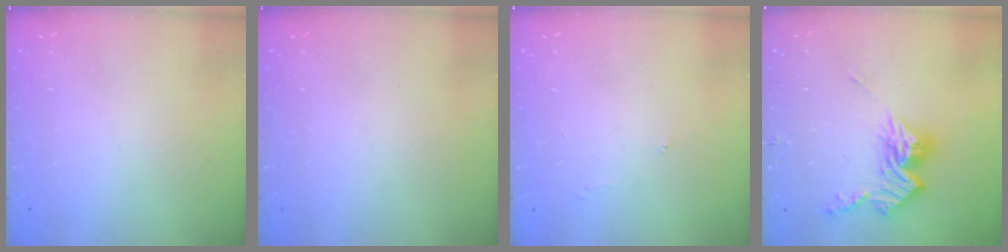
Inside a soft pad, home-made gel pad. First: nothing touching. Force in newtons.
{"total": 0.0}
{"total": 3.9, "press": 3.9, "slide": 0.3}
{"total": 12.8, "press": 12.7, "slide": 1.1}